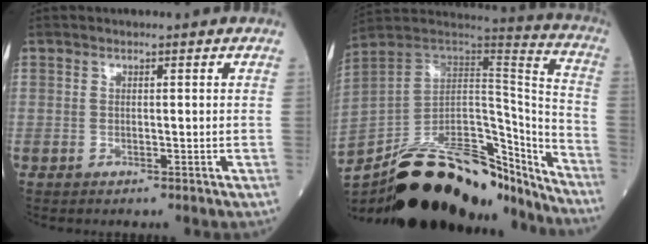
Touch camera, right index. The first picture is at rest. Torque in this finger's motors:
{"motor_torque": [0.96, -1.18, 0.35, 0.18]}